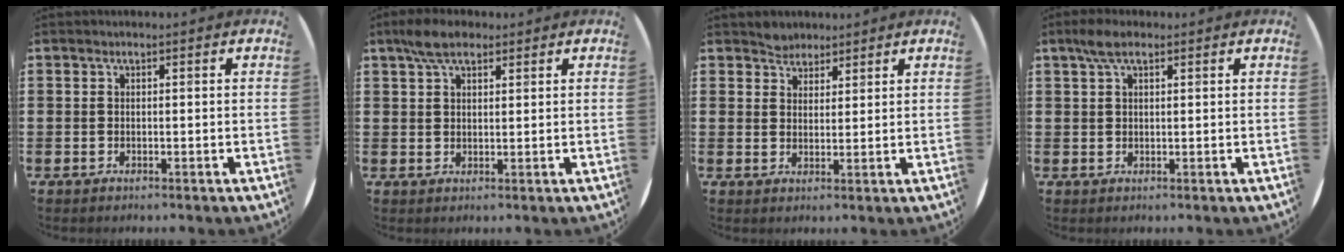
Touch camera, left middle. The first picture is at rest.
{"total": 4.5, "force": [3.3, 1.9, 2.4], "torque": [-0.045, 0.004, 0.059]}
{"total": 2.7, "force": [2.5, 1.0, -0.4], "torque": [0.002, 0.002, 0.049]}
{"total": 3.1, "force": [1.8, 1.3, 2.2], "torque": [-0.047, 0.007, 0.032]}